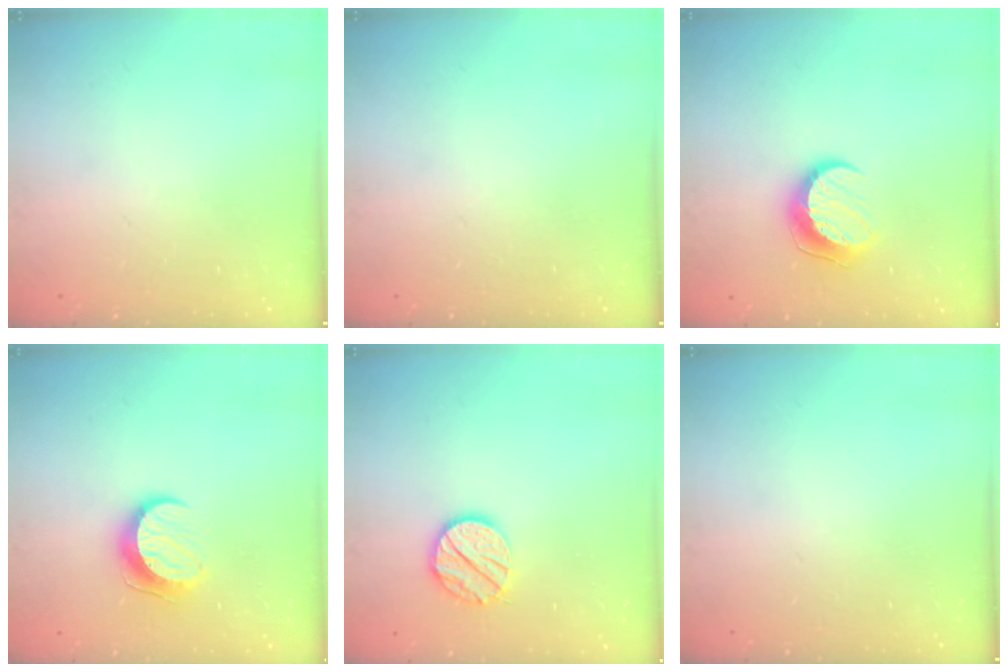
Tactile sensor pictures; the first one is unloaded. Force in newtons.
{"total": 0.0}
{"total": 9.9, "press": 9.9, "slide": 0.1}
{"total": 9.6, "press": 9.6, "slide": 0.1}
{"total": 11.5, "press": 11.4, "slide": 1.0}
{"total": 0.0}